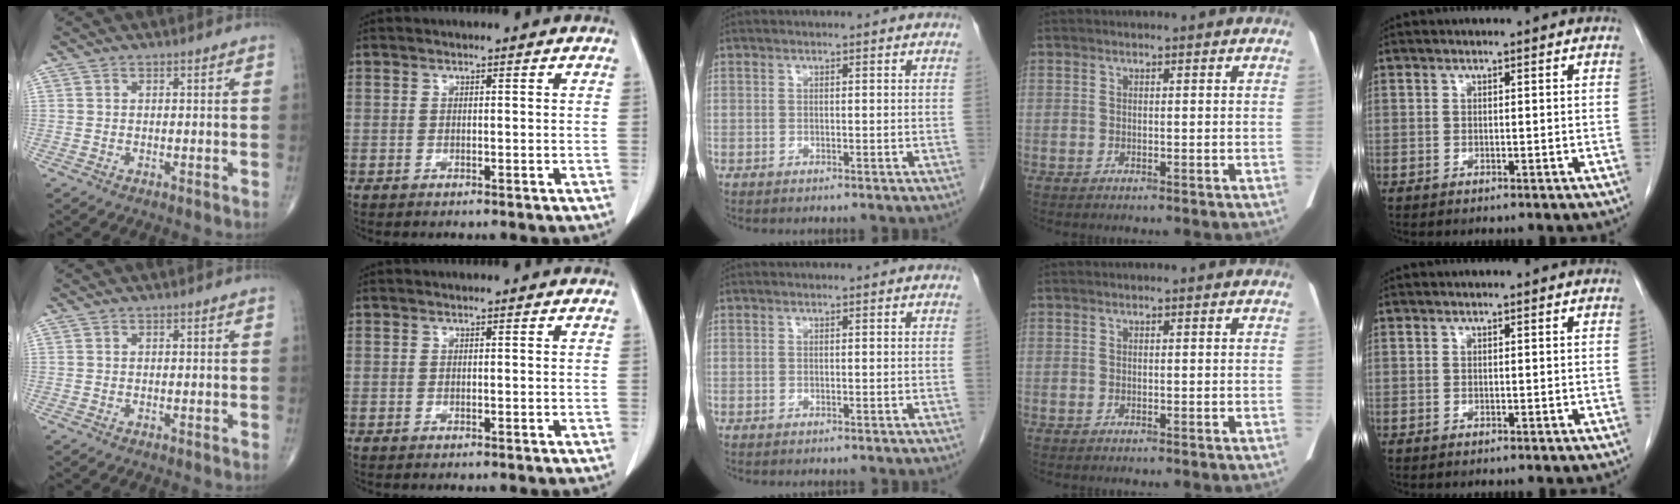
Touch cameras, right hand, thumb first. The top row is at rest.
{}